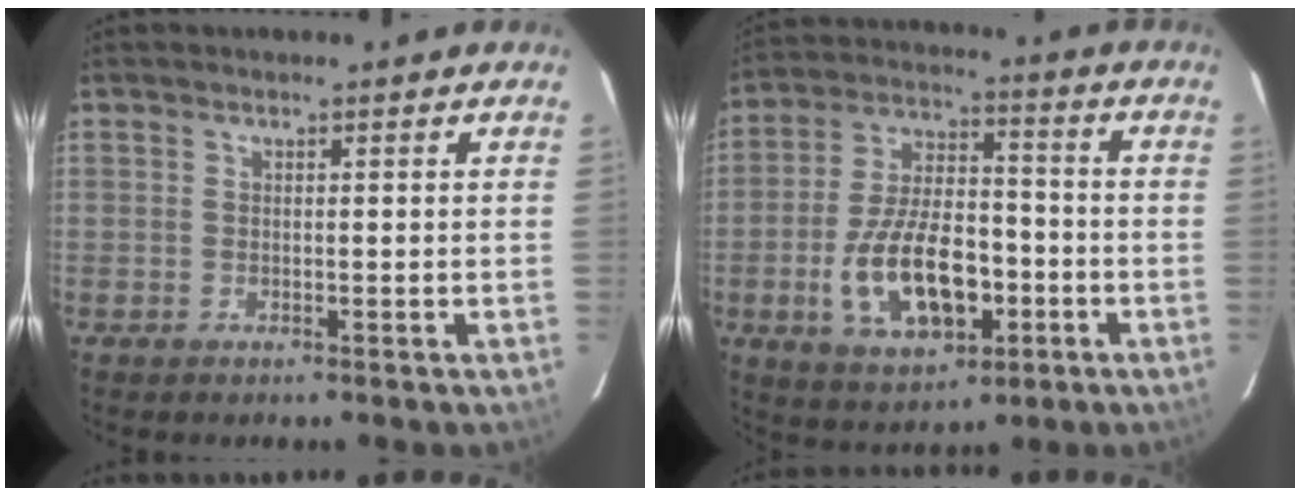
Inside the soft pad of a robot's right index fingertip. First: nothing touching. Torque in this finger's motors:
{"motor_torque": [1.34, -0.80, 0.78, 0.21]}